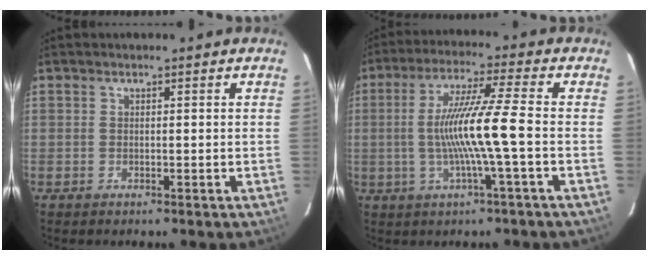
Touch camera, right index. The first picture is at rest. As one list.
[{"total": 10.9, "force": [-1.8, -1.4, 10.7], "torque": [-0.202, -0.002, -0.029]}]